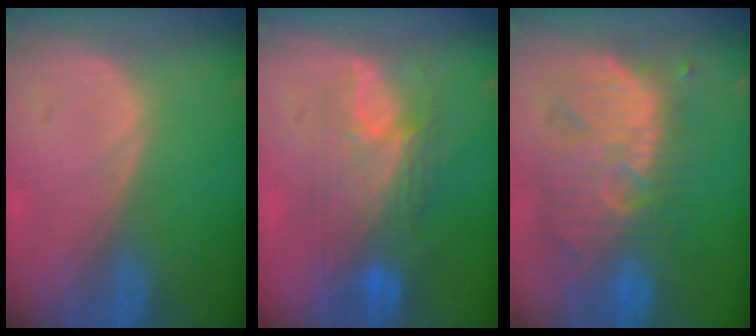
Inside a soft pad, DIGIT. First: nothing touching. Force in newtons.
{"total": 8.7, "press": 8.2, "slide": 2.9}
{"total": 11.5, "press": 10.9, "slide": 3.7}